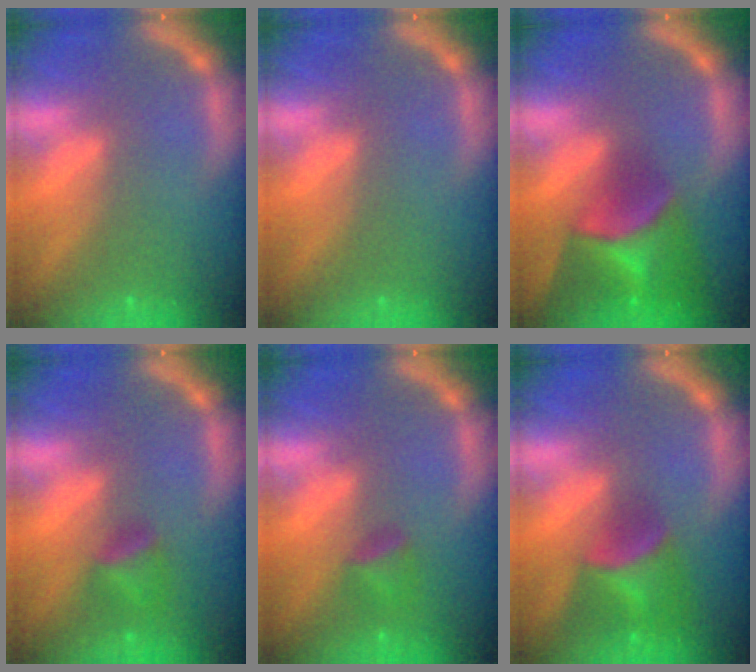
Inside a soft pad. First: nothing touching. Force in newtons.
{"total": 0.0}
{"total": 7.9}
{"total": 2.4}
{"total": 1.9}
{"total": 5.0}